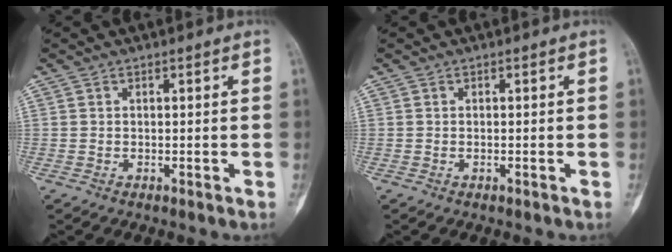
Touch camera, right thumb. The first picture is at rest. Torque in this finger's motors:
{"motor_torque": [0.18, 0.08, 0.07, -0.06, -0.03]}